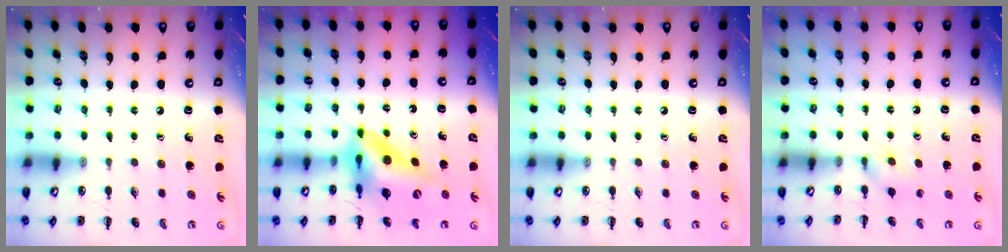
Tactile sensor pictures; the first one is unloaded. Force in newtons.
{"total": 13.1, "press": 12.4, "slide": 4.1}
{"total": 0.0}
{"total": 3.5, "press": 3.2, "slide": 1.5}